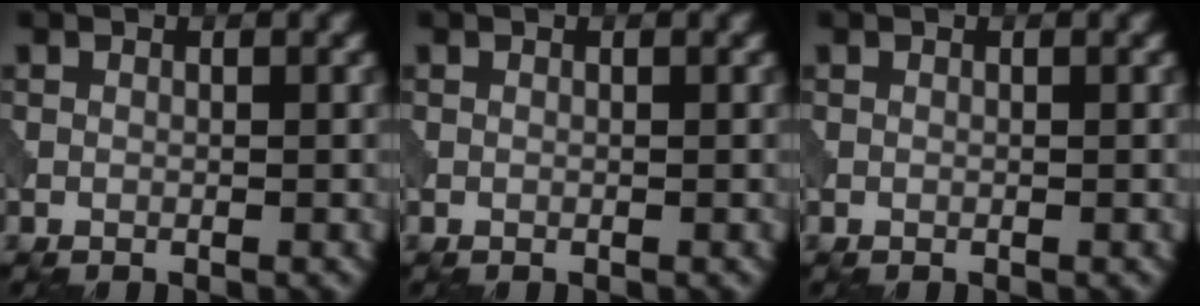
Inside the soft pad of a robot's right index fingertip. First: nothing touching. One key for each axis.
{"total": 0.0}
{"total": 0.0}